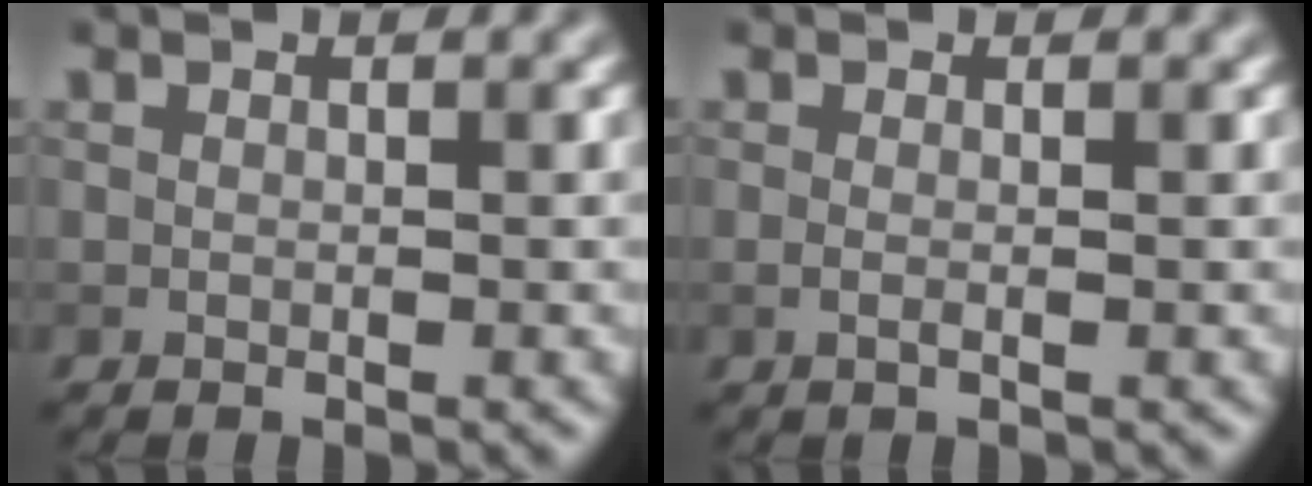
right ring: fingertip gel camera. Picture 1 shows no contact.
{"total": 0.8, "force": [-0.1, 0.2, 0.8], "torque": [-0.016, -0.003, -0.002]}